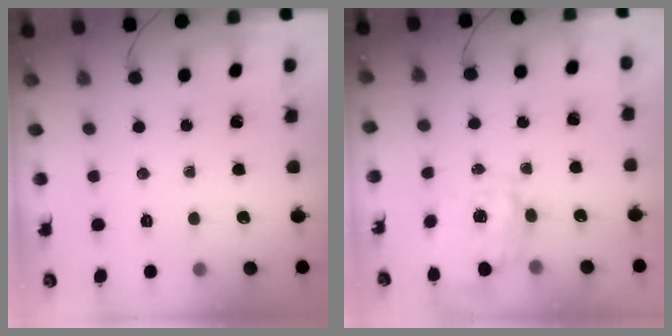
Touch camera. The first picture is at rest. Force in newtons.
{"total": 3.9, "press": 3.9, "slide": 0.8}